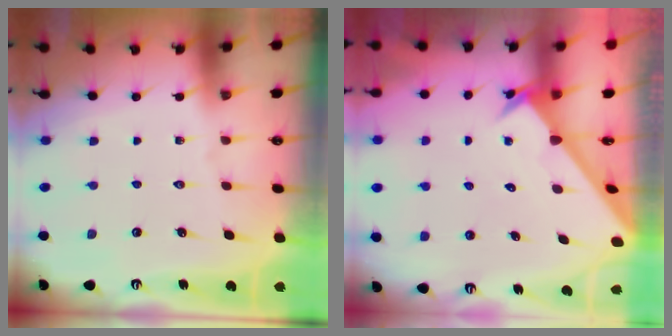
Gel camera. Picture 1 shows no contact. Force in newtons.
{"total": 2.6, "press": 2.6, "slide": 0.2}